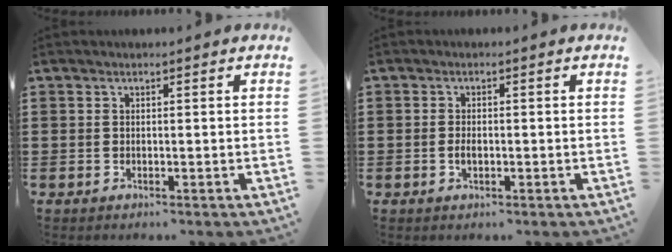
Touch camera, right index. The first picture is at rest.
{"total": 1.5, "force": [-0.3, 0.8, 1.2], "torque": [-0.024, 0.003, -0.005]}